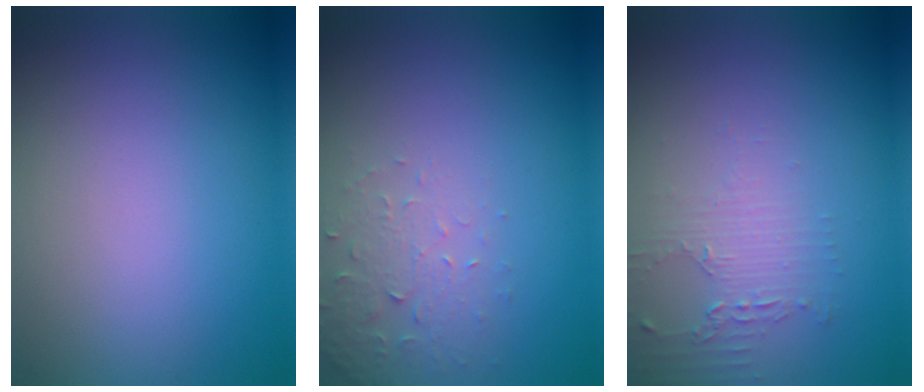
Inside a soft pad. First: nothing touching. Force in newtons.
{"total": 2.2, "press": 2.2, "slide": 0.4}
{"total": 1.7, "press": 1.7, "slide": 0.3}